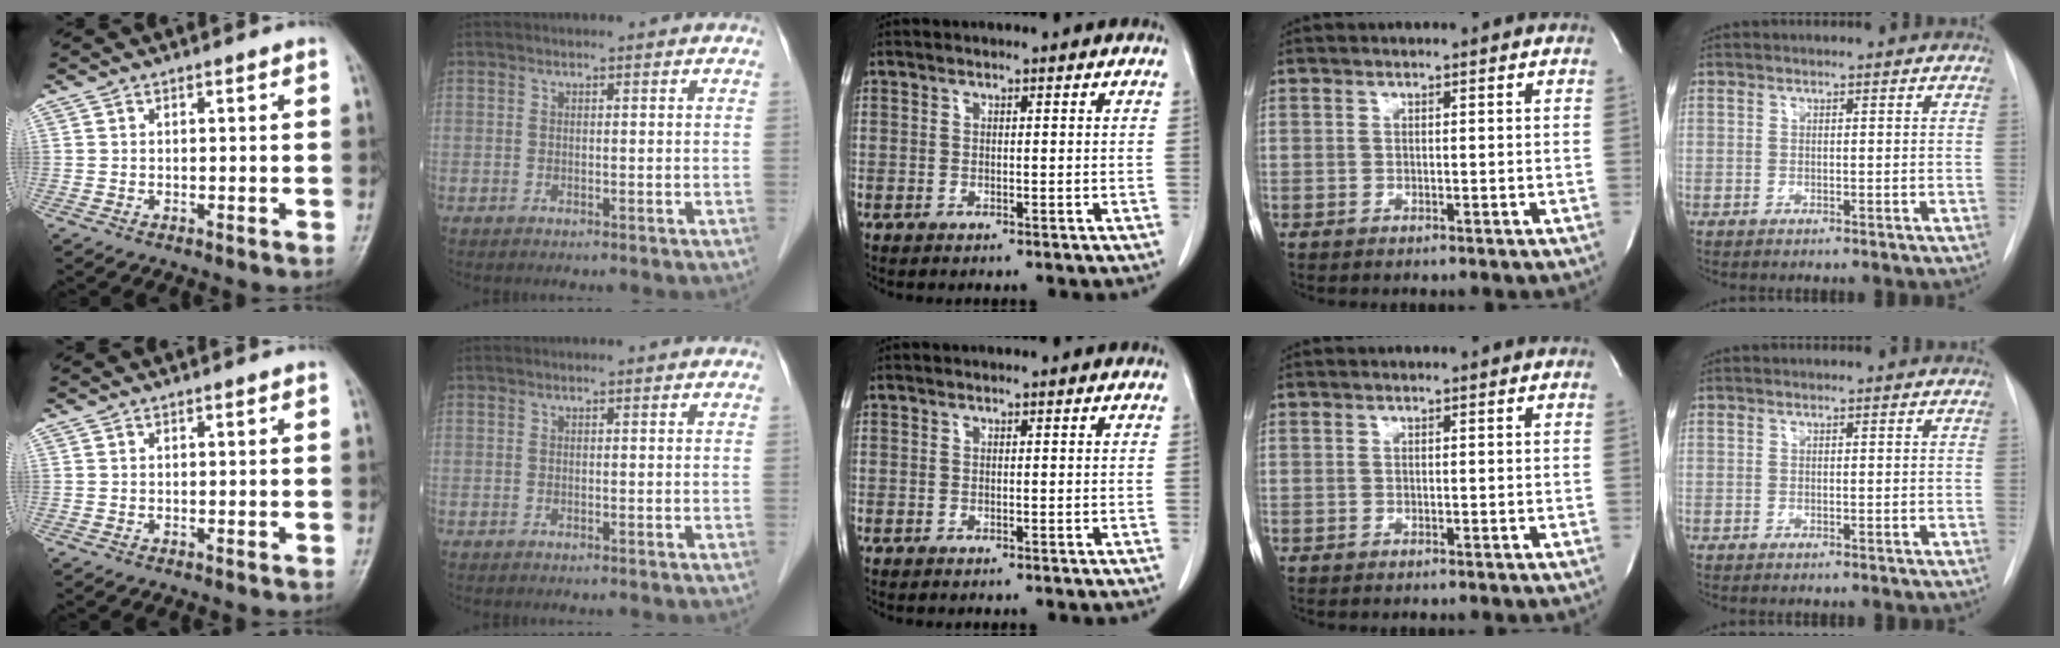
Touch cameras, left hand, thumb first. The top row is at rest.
{}